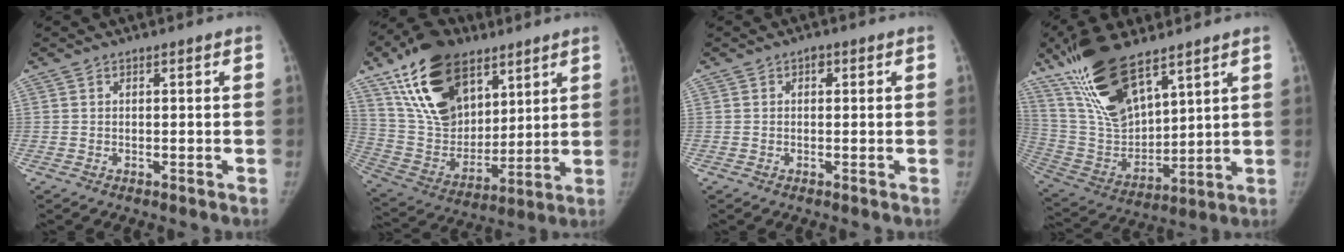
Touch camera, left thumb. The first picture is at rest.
{"total": 23.5, "force": [12.7, 14.1, 13.9], "torque": [-0.226, -0.040, 0.232]}
{"total": 1.3, "force": [0.4, 1.0, 0.7], "torque": [0.002, 0.003, -0.001]}
{"total": 20.0, "force": [13.0, 7.8, 13.1], "torque": [-0.228, -0.058, 0.258]}